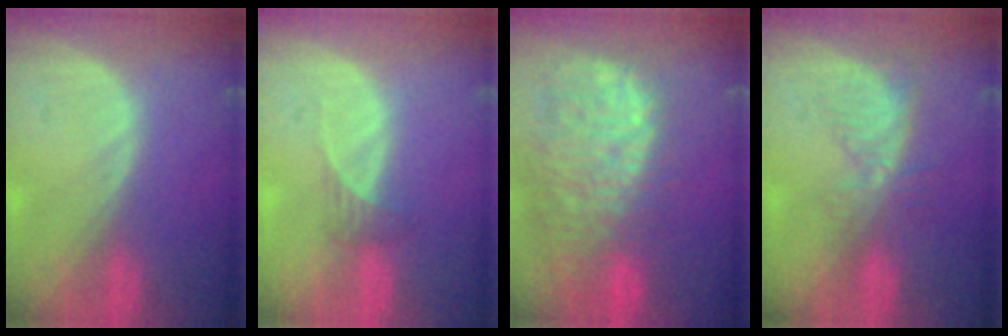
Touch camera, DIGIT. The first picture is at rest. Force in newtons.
{"total": 1.8, "press": 1.6, "slide": 0.8}
{"total": 14.0, "press": 11.7, "slide": 7.7}
{"total": 5.4, "press": 4.6, "slide": 2.8}